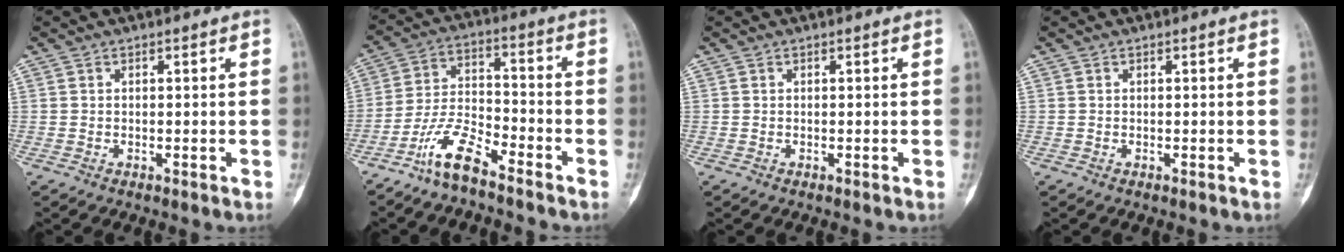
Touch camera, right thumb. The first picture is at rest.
{"total": 9.0, "force": [-6.8, 2.4, 5.4], "torque": [-0.116, 0.052, -0.139]}
{"total": 0.0}
{"total": 0.0}